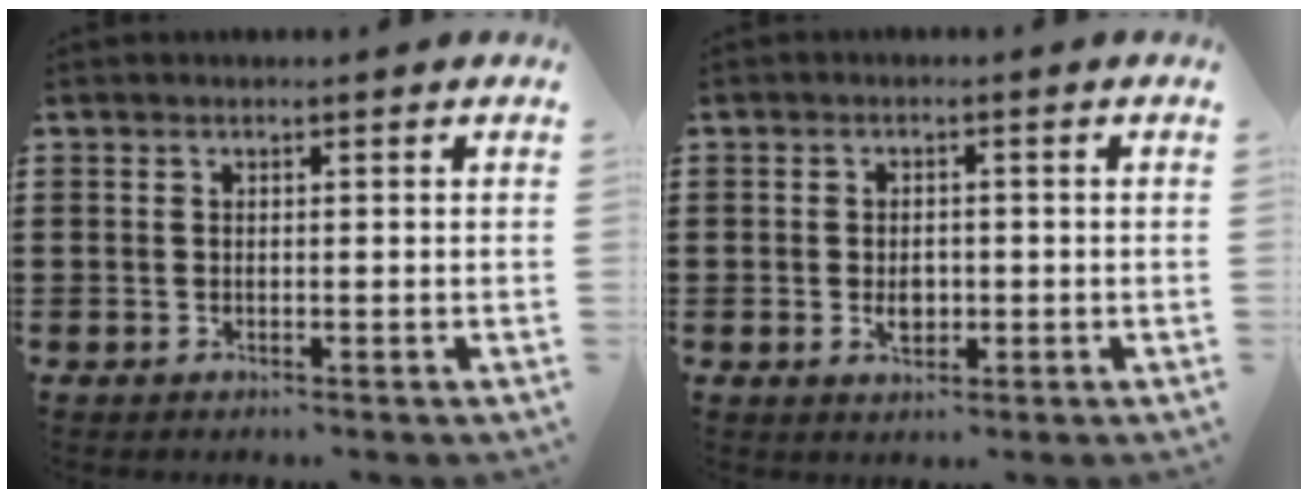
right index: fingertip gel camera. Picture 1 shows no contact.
{"total": 2.7, "force": [-0.4, 1.7, 2.1], "torque": [-0.033, 0.000, -0.010]}